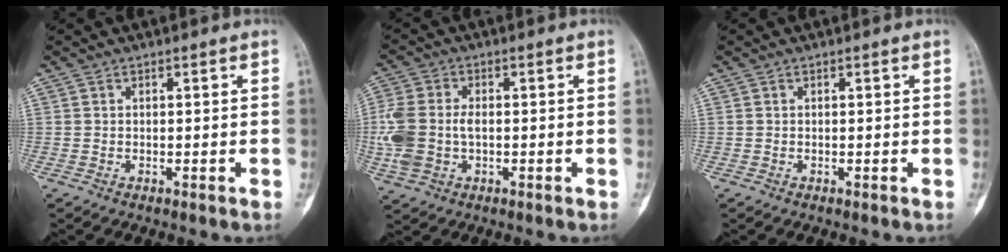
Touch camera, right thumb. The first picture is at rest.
{"total": 10.3, "force": [-0.9, 6.9, 7.6], "torque": [-0.191, 0.011, -0.018]}
{"total": 0.0}